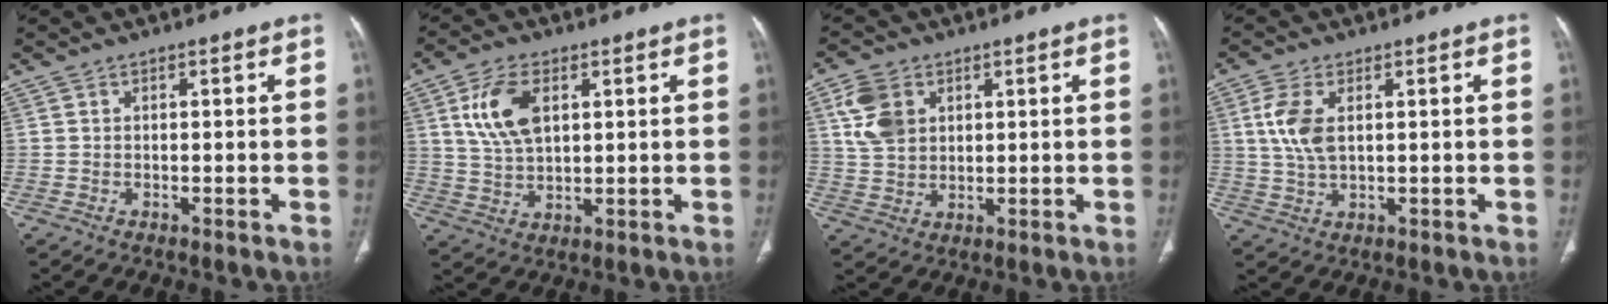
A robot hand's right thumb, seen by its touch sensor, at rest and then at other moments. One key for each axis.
{"total": 9.8, "fx": 3.3, "fy": 5.5, "fz": 7.5, "tx": -0.141, "ty": -0.007, "tz": 0.067}
{"total": 8.0, "fx": 2.9, "fy": 5.8, "fz": 4.8, "tx": -0.084, "ty": -0.004, "tz": 0.063}
{"total": 7.0, "fx": 1.7, "fy": 3.5, "fz": 5.8, "tx": -0.133, "ty": 0.000, "tz": 0.038}